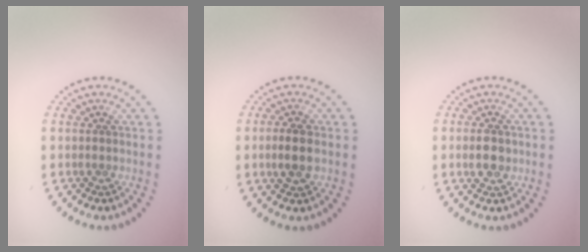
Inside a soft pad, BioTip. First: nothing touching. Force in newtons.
{"total": 2.6, "press": 2.6, "slide": 0.2}
{"total": 2.1, "press": 2.1, "slide": 0.2}